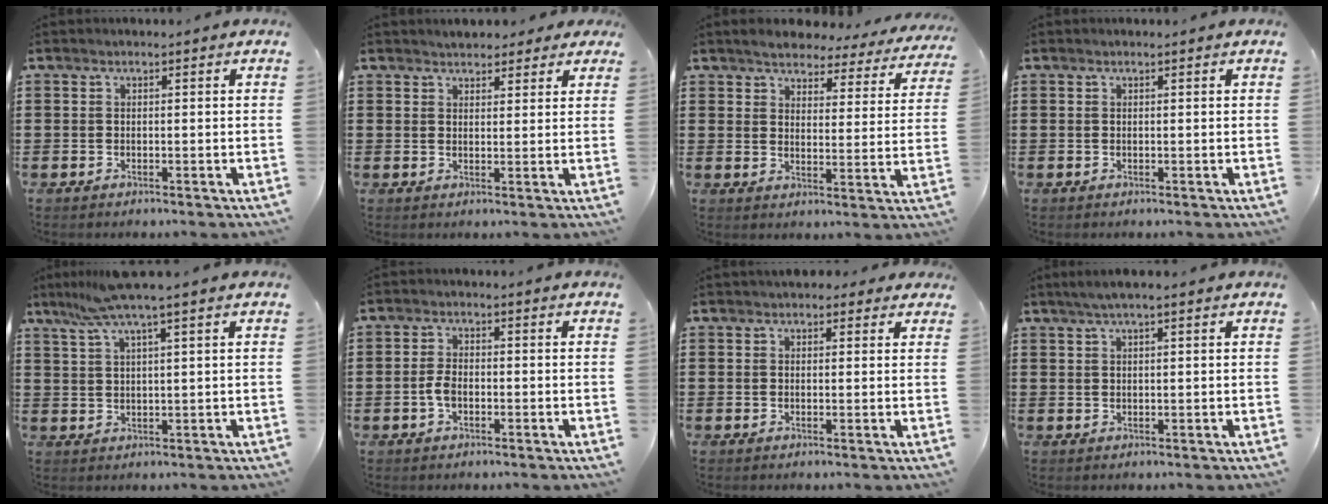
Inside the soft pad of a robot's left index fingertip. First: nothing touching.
{"total": 2.6, "force": [2.4, 1.1, -0.1], "torque": [-0.007, 0.003, 0.045]}
{"total": 4.4, "force": [4.3, 0.6, 0.9], "torque": [-0.041, -0.023, 0.072]}
{"total": 0.0}
{"total": 5.9, "force": [3.9, -0.4, 4.5], "torque": [-0.097, -0.002, 0.067]}
{"total": 3.0, "force": [-0.8, 1.6, 2.4], "torque": [-0.069, -0.005, -0.022]}
{"total": 1.9, "force": [1.4, 1.1, 0.5], "torque": [-0.008, 0.007, 0.023]}
{"total": 2.1, "force": [1.2, 0.1, 1.8], "torque": [-0.034, 0.003, 0.021]}